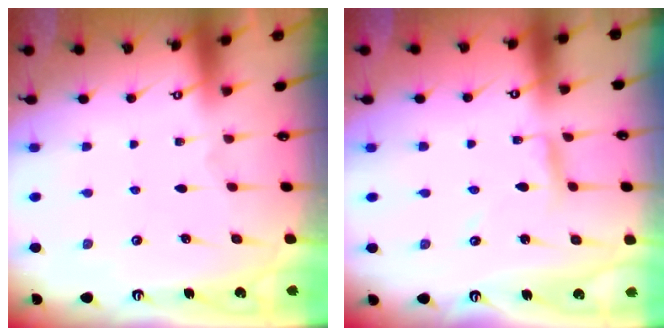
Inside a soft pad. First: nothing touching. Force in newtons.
{"total": 3.4, "press": 3.4, "slide": 0.3}